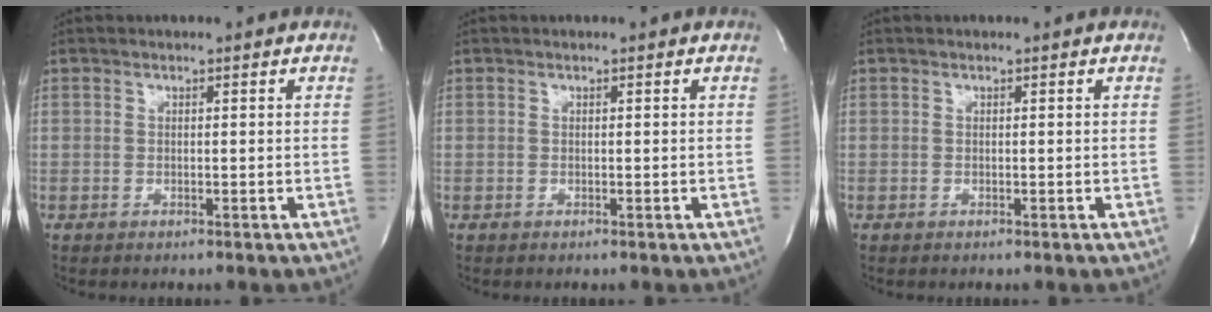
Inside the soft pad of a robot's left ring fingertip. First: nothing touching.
{"total": 0.0}
{"total": 0.0}